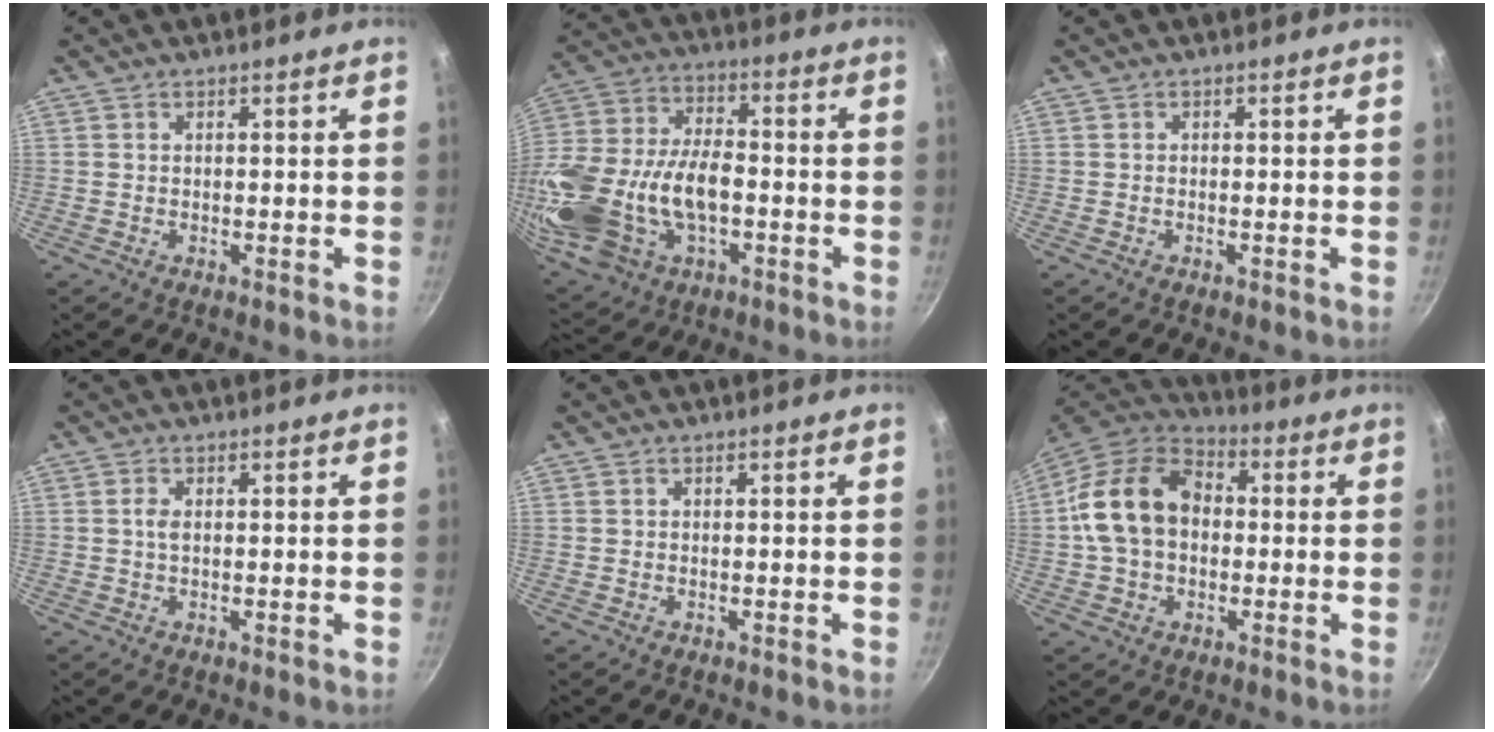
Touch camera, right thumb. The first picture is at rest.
{"total": 28.2, "force": [-6.1, 17.1, 21.6], "torque": [-0.538, -0.002, -0.099]}
{"total": 0.0}
{"total": 1.7, "force": [0.2, 0.8, 1.5], "torque": [-0.033, -0.001, 0.001]}
{"total": 0.0}
{"total": 16.6, "force": [0.4, 12.1, 11.4], "torque": [-0.193, 0.034, -0.003]}